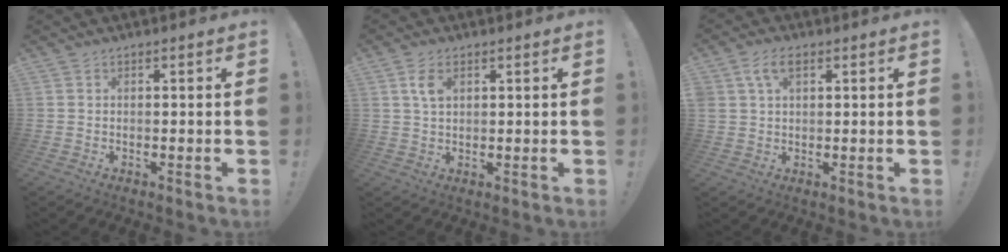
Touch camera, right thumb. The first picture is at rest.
{"total": 4.6, "force": [1.9, 2.6, 3.3], "torque": [-0.056, -0.002, 0.034]}
{"total": 5.8, "force": [2.6, 3.4, 4.0], "torque": [-0.071, 0.003, 0.049]}